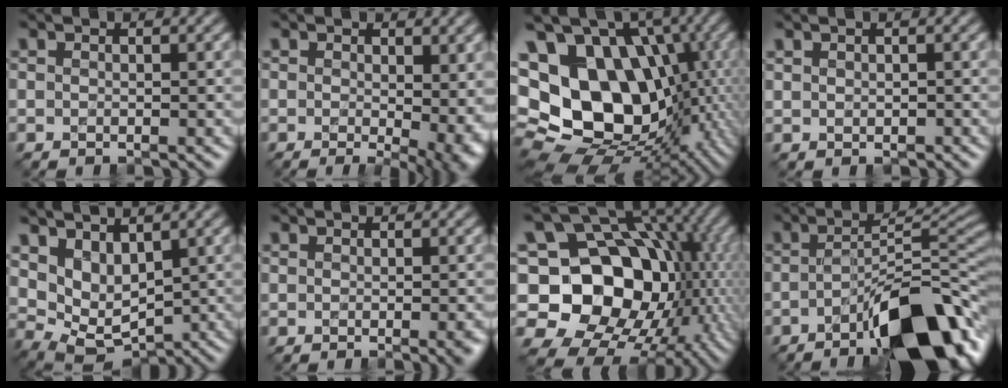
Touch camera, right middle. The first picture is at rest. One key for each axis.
{"total": 7.3, "fx": -0.6, "fy": 3.1, "fz": 6.6, "tx": -0.062, "ty": -0.010, "tz": 0.001}
{"total": 19.3, "fx": 0.6, "fy": 15.1, "fz": 12.0, "tx": -0.210, "ty": 0.003, "tz": 0.044}
{"total": 0.0}
{"total": 5.2, "fx": 2.6, "fy": 3.6, "fz": 2.9, "tx": -0.057, "ty": -0.004, "tz": 0.069}
{"total": 2.4, "fx": -0.7, "fy": 0.8, "fz": 2.1, "tx": -0.009, "ty": 0.000, "tz": -0.004}
{"total": 17.9, "fx": -0.6, "fy": 14.2, "fz": 10.9, "tx": -0.175, "ty": 0.001, "tz": 0.006}
{"total": 11.0, "fx": -5.9, "fy": 3.1, "fz": 8.7, "tx": -0.128, "ty": 0.008, "tz": -0.096}